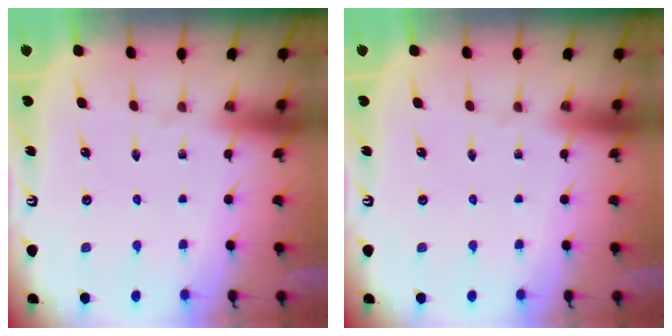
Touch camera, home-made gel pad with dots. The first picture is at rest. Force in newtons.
{"total": 0.0}